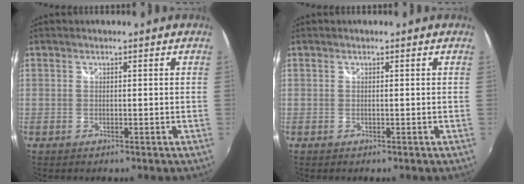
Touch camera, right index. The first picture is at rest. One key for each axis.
{"total": 0.0}